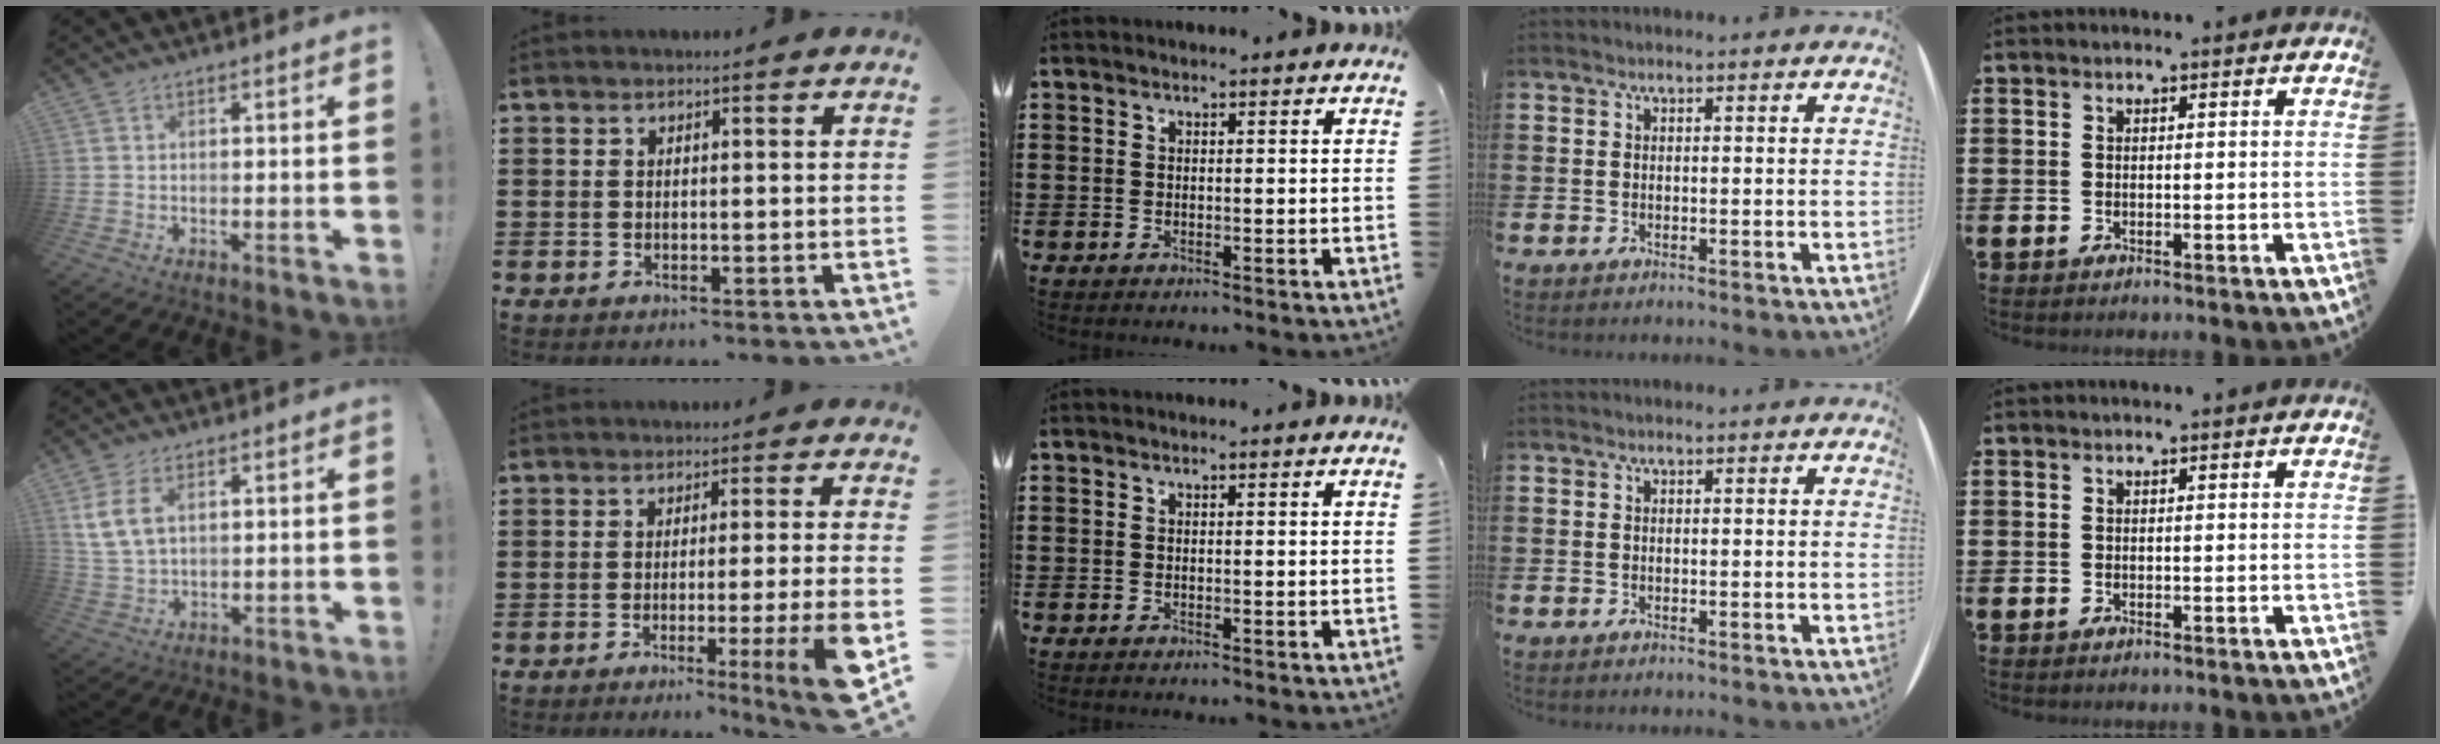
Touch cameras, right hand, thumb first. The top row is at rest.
{"thumb": {"total": 8.0, "force": [3.4, 4.4, 5.8], "torque": [-0.114, -0.008, 0.065]}, "index": {"total": 7.8, "force": [-2.6, -0.4, 7.3], "torque": [-0.105, -0.027, -0.045]}}